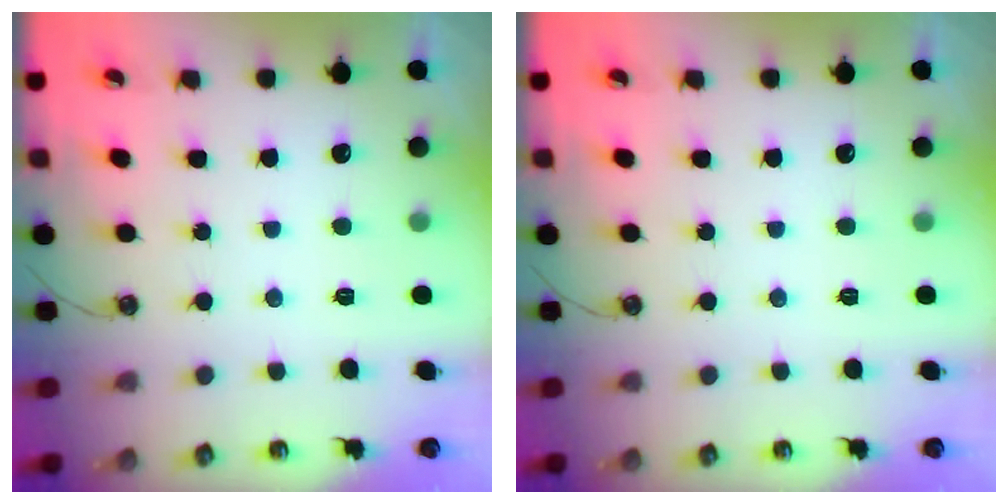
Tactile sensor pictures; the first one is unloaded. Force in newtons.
{"total": 0.0}